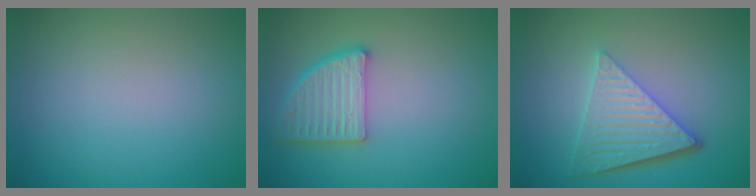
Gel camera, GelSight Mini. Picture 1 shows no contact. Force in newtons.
{"total": 4.5, "press": 4.0, "slide": 2.1}
{"total": 6.2, "press": 4.3, "slide": 4.4}